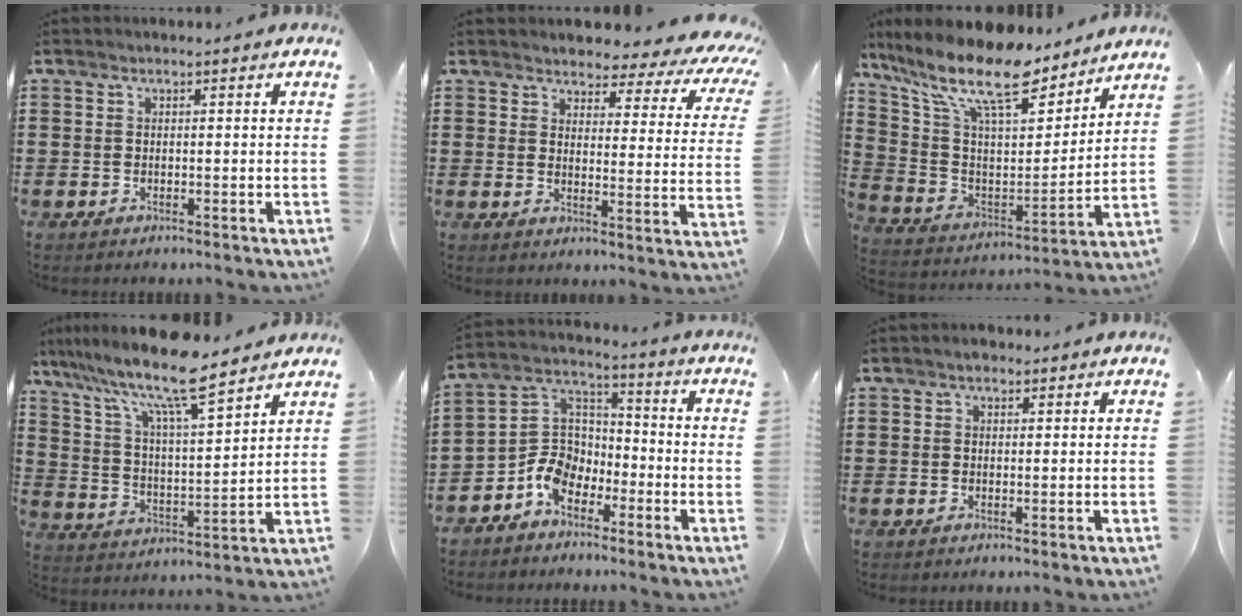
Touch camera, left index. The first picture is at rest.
{"total": 3.9, "force": [3.5, 1.1, 1.3], "torque": [-0.031, -0.029, 0.052]}
{"total": 15.9, "force": [11.7, 4.4, 9.8], "torque": [-0.217, -0.071, 0.199]}
{"total": 12.1, "force": [9.7, 1.5, 7.1], "torque": [-0.157, -0.048, 0.163]}
{"total": 7.8, "force": [-4.8, 5.2, 3.2], "torque": [-0.091, 0.016, -0.101]}
{"total": 1.3, "force": [1.0, 0.7, 0.4], "torque": [-0.002, 0.002, 0.017]}